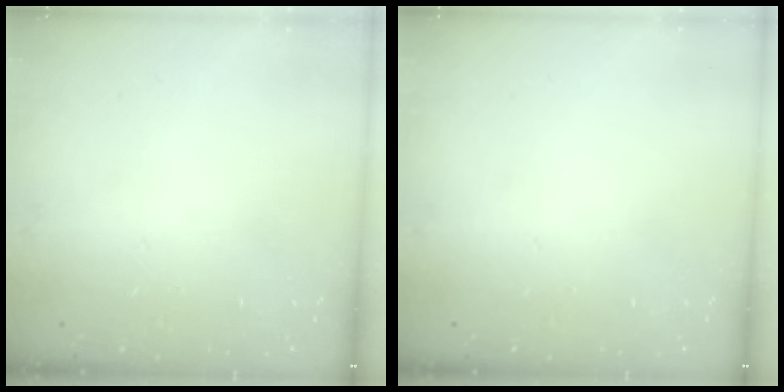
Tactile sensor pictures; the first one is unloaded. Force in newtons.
{"total": 0.0}